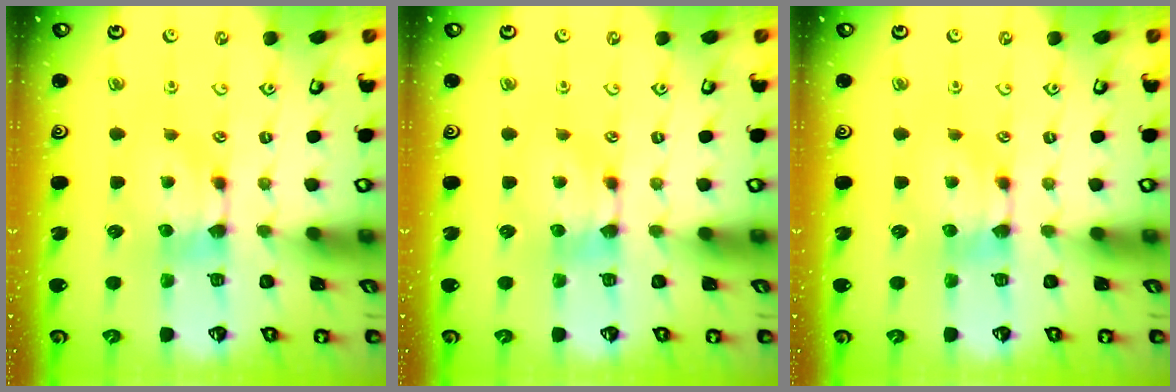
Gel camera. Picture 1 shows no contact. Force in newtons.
{"total": 0.0}
{"total": 0.0}